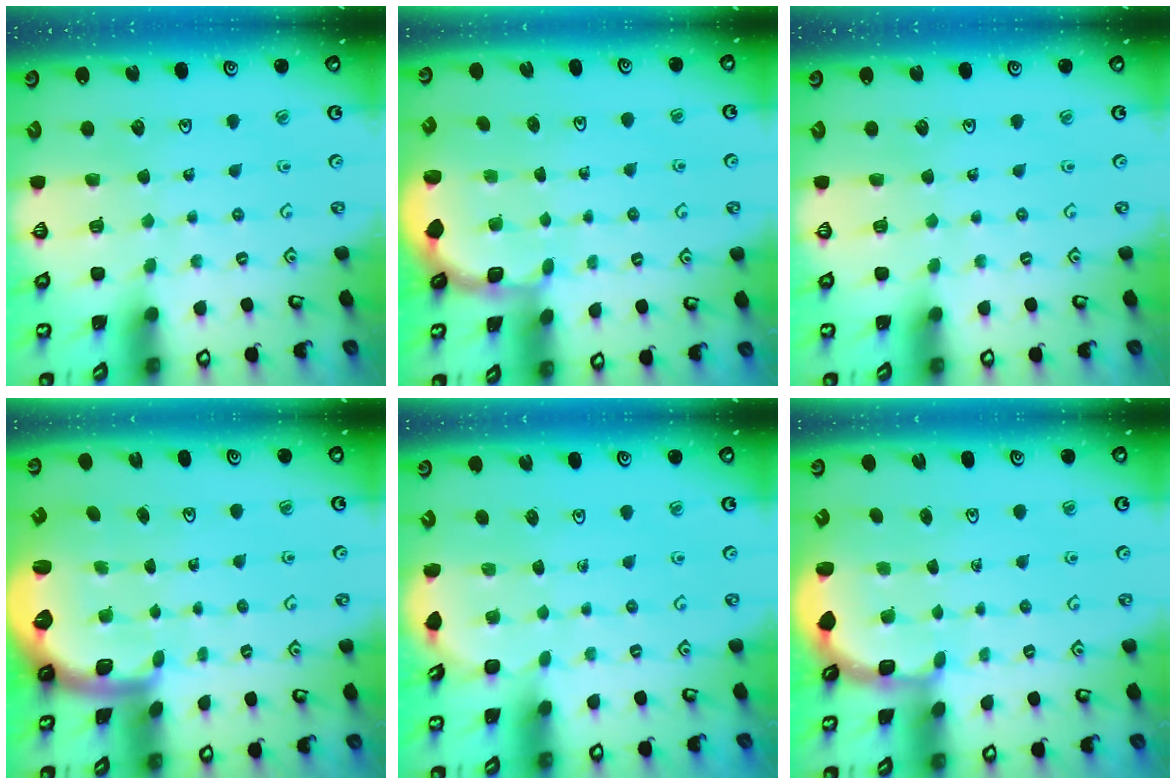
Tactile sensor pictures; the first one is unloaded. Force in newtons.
{"total": 1.9, "press": 1.7, "slide": 0.7}
{"total": 0.0}
{"total": 2.1, "press": 1.9, "slide": 0.9}
{"total": 2.2, "press": 1.2, "slide": 1.9}
{"total": 2.7, "press": 2.3, "slide": 1.4}